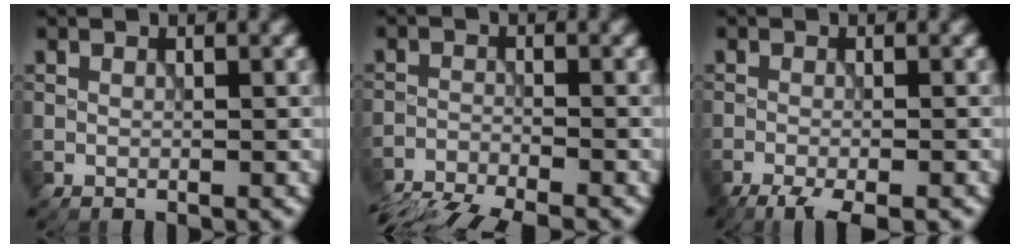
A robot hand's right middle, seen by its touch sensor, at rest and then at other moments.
{"total": 9.4, "force": [-8.8, 1.8, 2.6], "torque": [-0.044, -0.025, -0.138]}
{"total": 4.3, "force": [-3.0, 0.9, 2.9], "torque": [-0.041, -0.010, -0.053]}